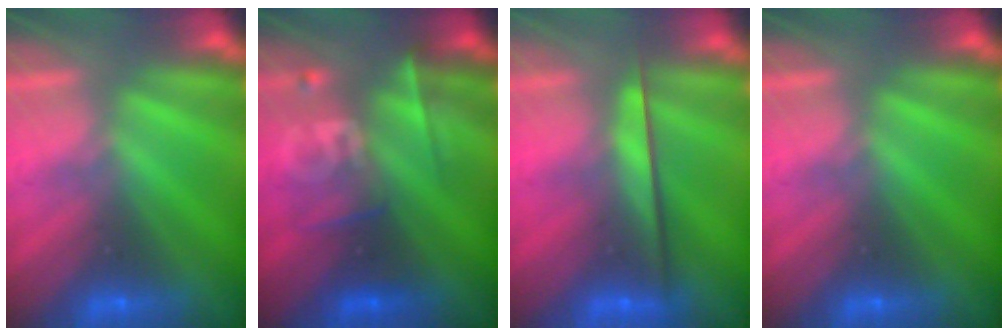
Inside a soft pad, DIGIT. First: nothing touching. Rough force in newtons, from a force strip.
{"total": 2.3}
{"total": 2.4}
{"total": 0.0}